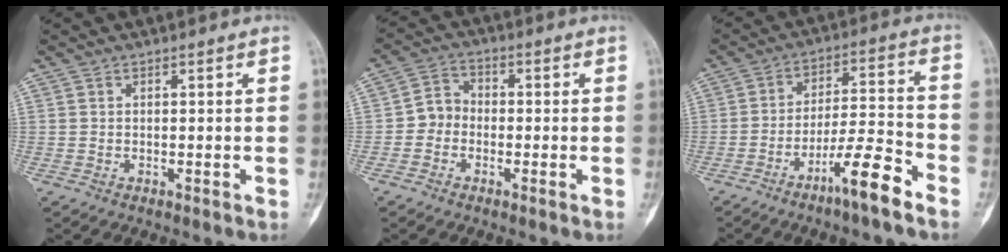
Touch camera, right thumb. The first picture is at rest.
{"total": 4.8, "force": [-1.3, 4.2, 2.0], "torque": [-0.015, 0.018, -0.038]}
{"total": 10.5, "force": [-6.8, 1.1, 7.9], "torque": [-0.142, 0.049, -0.120]}